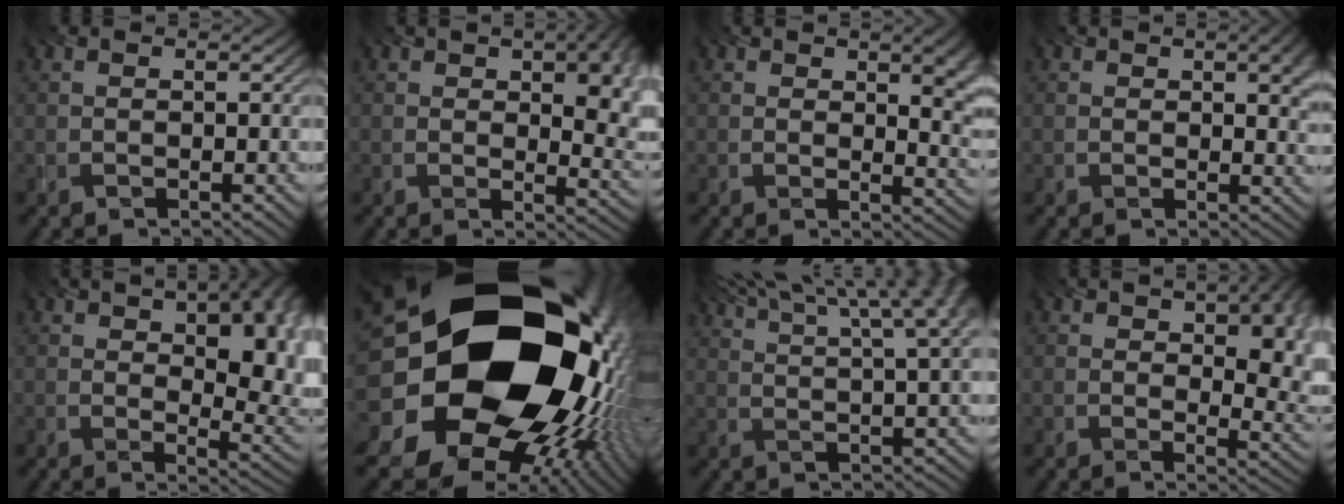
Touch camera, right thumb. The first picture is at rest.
{"total": 11.5, "force": [2.4, 6.9, 8.9], "torque": [-0.115, -0.025, 0.056]}
{"total": 7.7, "force": [2.2, 4.6, 5.8], "torque": [-0.071, -0.024, 0.050]}
{"total": 4.9, "force": [1.5, 3.0, 3.6], "torque": [-0.053, -0.015, 0.031]}
{"total": 14.6, "force": [3.3, 8.2, 11.6], "torque": [-0.136, -0.018, 0.067]}
{"total": 25.9, "force": [1.5, 21.5, 14.3], "torque": [-0.291, -0.058, 0.005]}
{"total": 14.4, "force": [9.6, 3.4, 10.3], "torque": [-0.157, 0.035, 0.118]}
{"total": 11.8, "force": [2.6, 7.0, 9.1], "torque": [-0.123, -0.022, 0.058]}